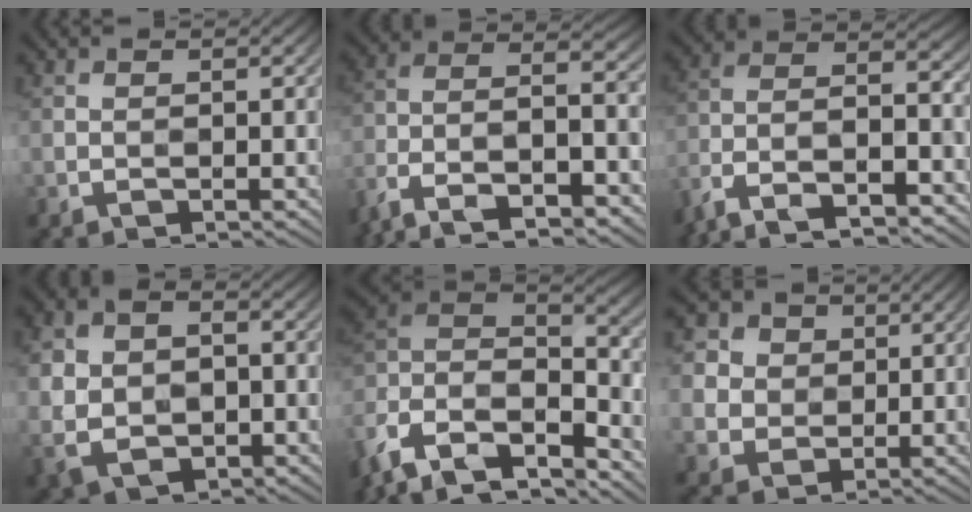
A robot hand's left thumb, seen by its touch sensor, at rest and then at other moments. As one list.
[{"total": 13.3, "force": [-9.0, 4.5, 8.7], "torque": [-0.178, -0.001, -0.170]}, {"total": 13.8, "force": [-10.0, 4.9, 8.2], "torque": [-0.180, -0.002, -0.180]}, {"total": 8.0, "force": [-1.5, 6.1, 5.0], "torque": [-0.112, -0.019, -0.028]}, {"total": 14.1, "force": [-9.1, 6.8, 8.3], "torque": [-0.218, 0.004, -0.139]}, {"total": 7.2, "force": [3.0, 6.1, 2.3], "torque": [-0.103, 0.012, 0.051]}]